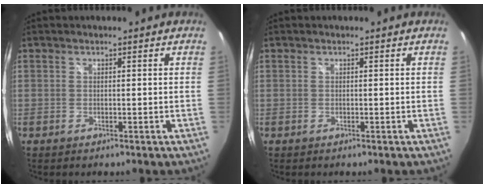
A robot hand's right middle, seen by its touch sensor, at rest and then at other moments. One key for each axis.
{"total": 0.0}